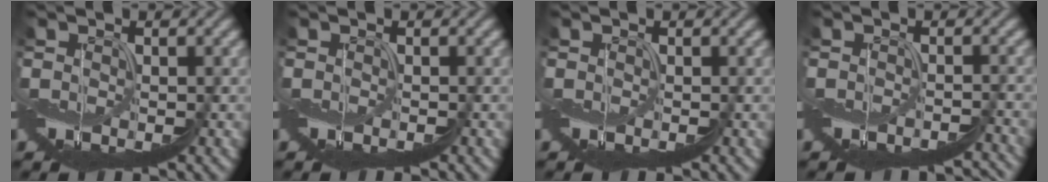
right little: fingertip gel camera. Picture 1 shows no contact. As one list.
[{"total": 0.8, "force": [-0.8, -0.1, 0.1], "torque": [0.004, 0.002, -0.014]}, {"total": 0.0}, {"total": 4.1, "force": [-3.9, 1.2, 0.7], "torque": [-0.002, 0.017, -0.034]}]